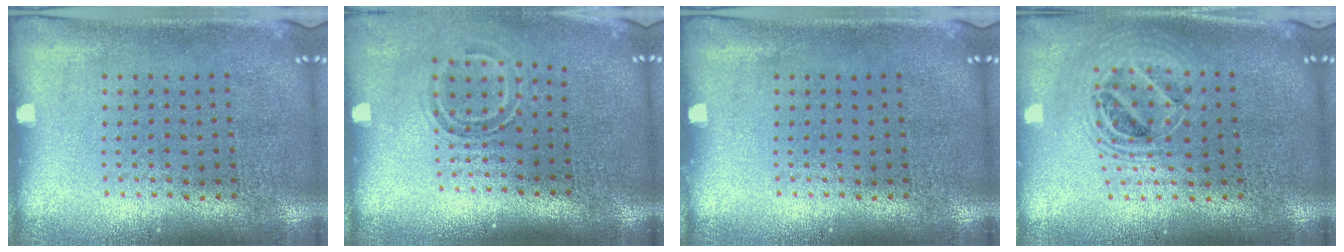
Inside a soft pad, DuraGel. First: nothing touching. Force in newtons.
{"total": 1.7, "press": 1.2, "slide": 1.2}
{"total": 0.0}
{"total": 1.8, "press": 1.5, "slide": 1.1}